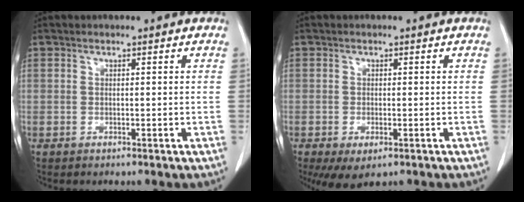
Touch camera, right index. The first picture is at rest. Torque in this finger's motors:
{"motor_torque": [0.86, -0.79, 0.37, 0.09]}